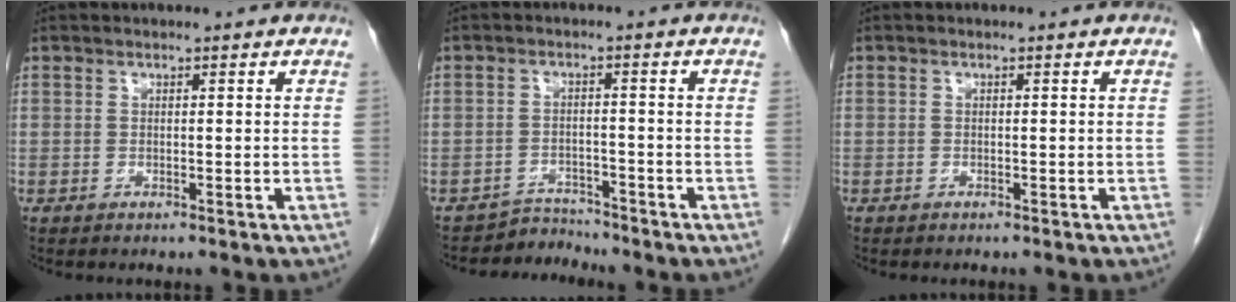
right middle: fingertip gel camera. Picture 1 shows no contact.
{"total": 3.2, "force": [-2.9, 0.3, -1.5], "torque": [0.033, 0.000, -0.046]}
{"total": 0.0}